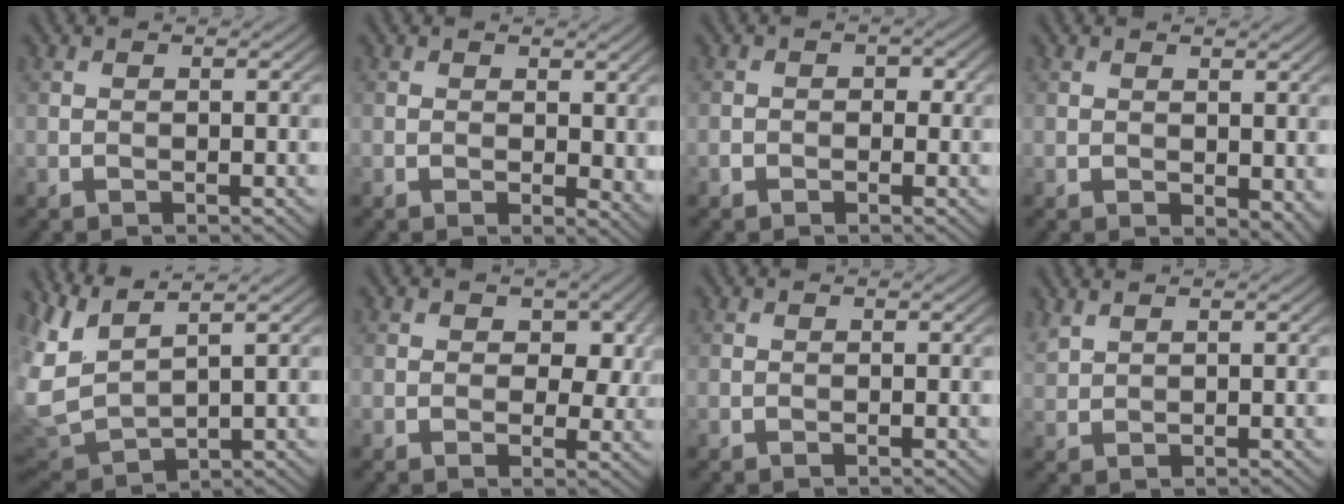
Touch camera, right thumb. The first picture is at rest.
{"total": 2.8, "force": [1.0, 1.7, 2.0], "torque": [-0.025, -0.006, 0.018]}
{"total": 1.4, "force": [-0.3, 1.2, 0.5], "torque": [-0.005, -0.005, -0.010]}
{"total": 3.8, "force": [0.4, 2.4, 2.8], "torque": [-0.047, -0.012, 0.015]}
{"total": 7.5, "force": [3.9, 2.6, 5.8], "torque": [-0.163, 0.008, 0.078]}
{"total": 5.3, "force": [1.3, 3.6, 3.7], "torque": [-0.054, -0.008, 0.013]}
{"total": 0.0}
{"total": 1.7, "force": [1.5, 0.5, 0.7], "torque": [-0.024, 0.006, 0.041]}